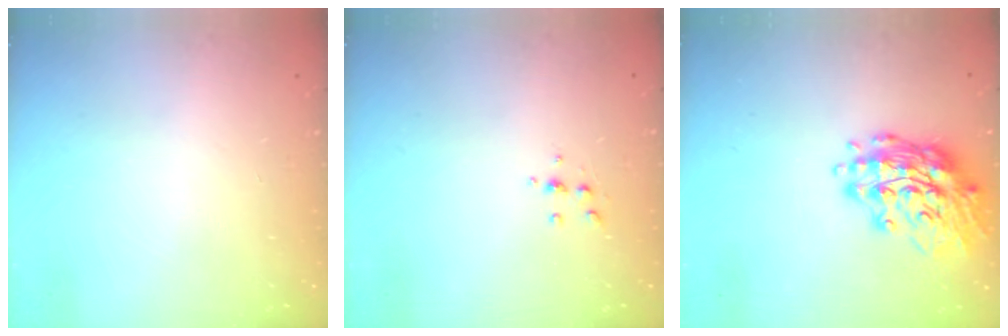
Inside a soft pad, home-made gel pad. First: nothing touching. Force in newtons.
{"total": 4.9, "press": 4.8, "slide": 1.1}
{"total": 16.9, "press": 16.6, "slide": 3.1}